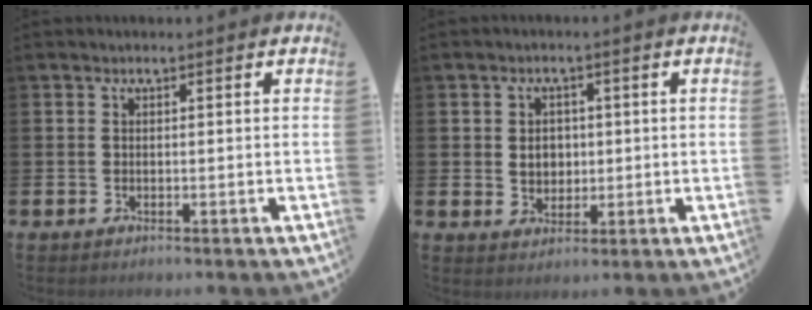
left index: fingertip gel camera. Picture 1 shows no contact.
{"total": 3.1, "force": [0.5, 2.6, 1.5], "torque": [-0.014, 0.002, 0.001]}